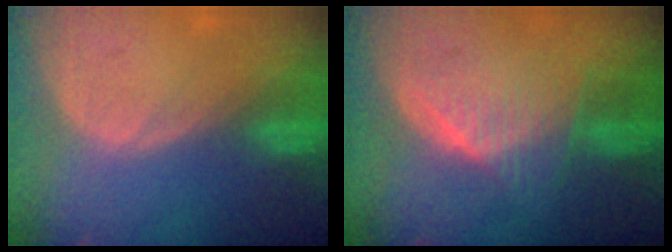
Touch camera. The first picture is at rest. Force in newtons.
{"total": 6.4, "press": 6.2, "slide": 1.7}